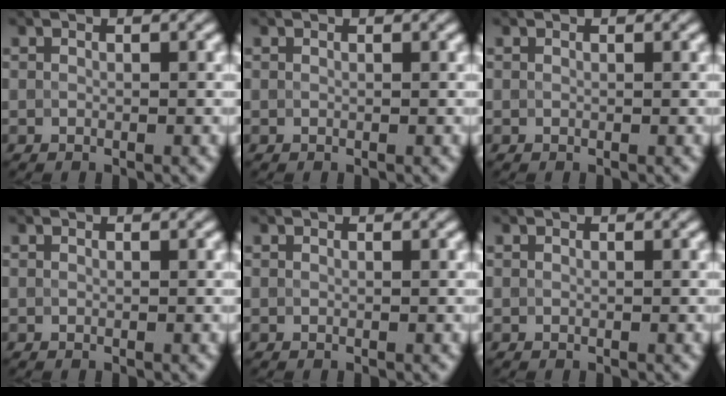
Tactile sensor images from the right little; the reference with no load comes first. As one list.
[{"total": 0.0}, {"total": 0.0}, {"total": 0.0}, {"total": 0.0}, {"total": 0.0}]